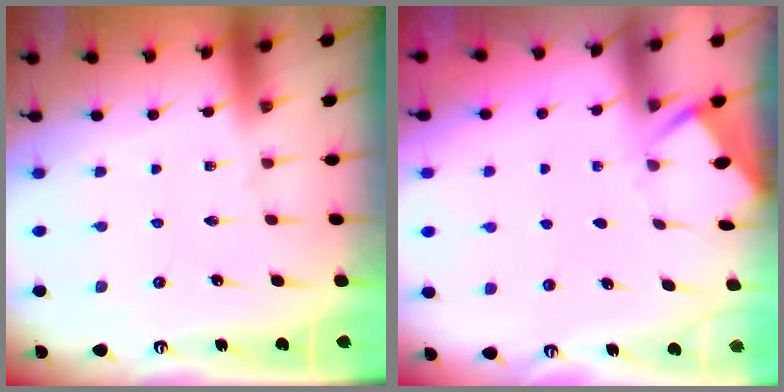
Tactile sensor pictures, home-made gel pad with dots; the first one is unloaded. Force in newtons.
{"total": 2.9, "press": 2.9, "slide": 0.3}